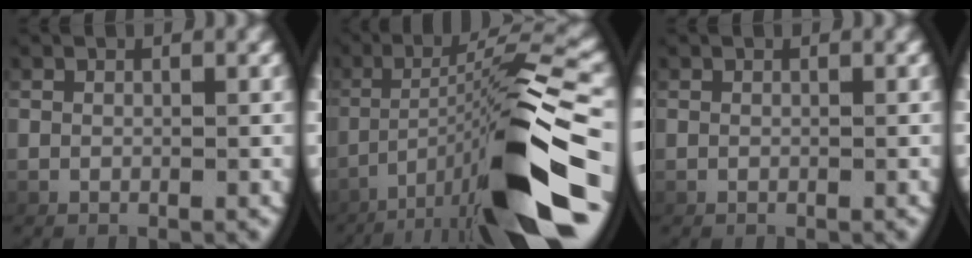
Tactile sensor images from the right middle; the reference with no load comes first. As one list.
[{"total": 12.2, "force": [-3.8, 2.3, 11.3], "torque": [-0.191, 0.002, -0.043]}, {"total": 0.0}]